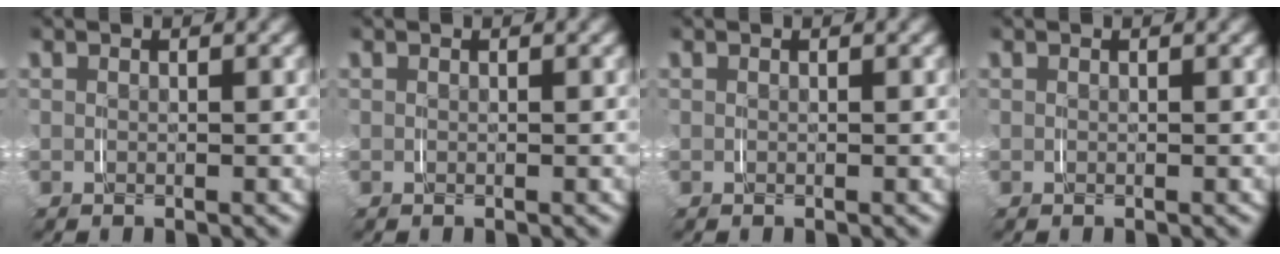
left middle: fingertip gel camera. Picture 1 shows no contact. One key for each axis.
{"total": 0.0}
{"total": 0.0}
{"total": 0.0}